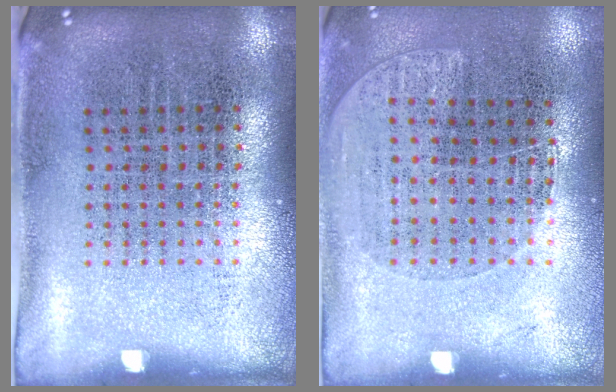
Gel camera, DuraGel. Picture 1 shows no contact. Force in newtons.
{"total": 1.1, "press": 1.0, "slide": 0.5}